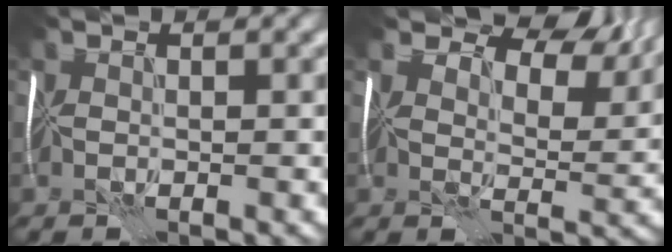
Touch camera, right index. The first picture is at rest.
{"total": 8.7, "force": [6.1, 4.2, 4.6], "torque": [-0.073, 0.000, 0.085]}